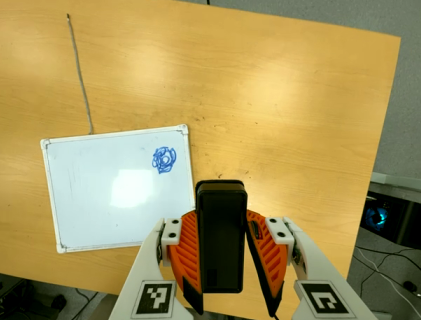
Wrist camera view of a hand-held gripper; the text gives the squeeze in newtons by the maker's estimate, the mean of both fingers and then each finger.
{"total": 4.5, "left": 3.7, "right": 5.4}